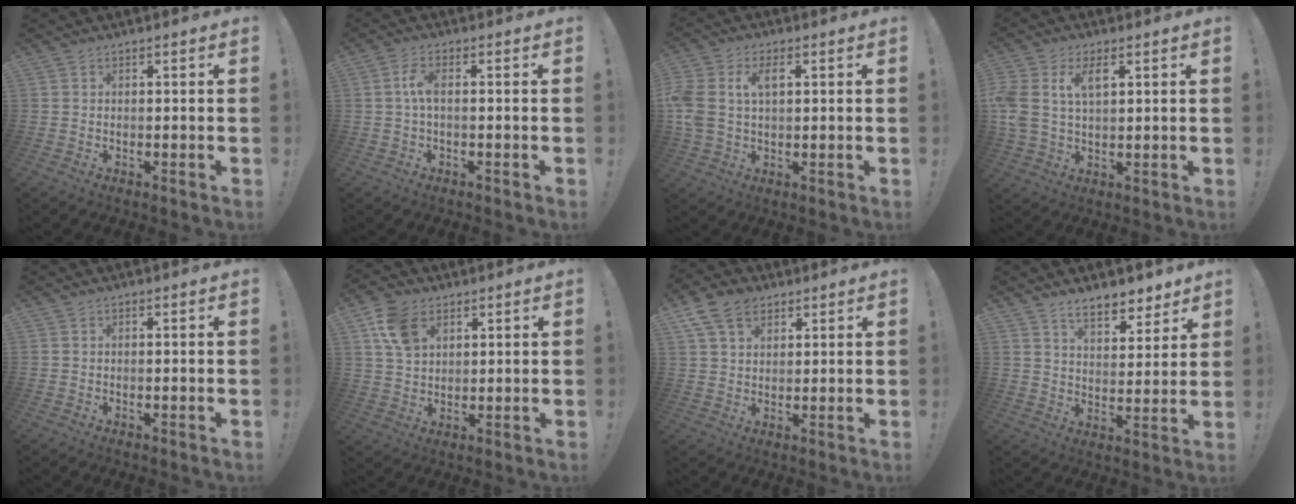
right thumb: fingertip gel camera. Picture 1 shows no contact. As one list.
[{"total": 4.6, "force": [0.0, 1.5, 4.4], "torque": [-0.087, 0.002, -0.001]}, {"total": 7.8, "force": [1.9, 5.2, 5.5], "torque": [-0.120, 0.003, 0.032]}, {"total": 8.0, "force": [3.1, 4.7, 5.7], "torque": [-0.121, -0.010, 0.052]}, {"total": 0.0}, {"total": 10.4, "force": [4.9, 7.1, 5.8], "torque": [-0.106, -0.005, 0.097]}, {"total": 10.2, "force": [5.6, 7.0, 4.8], "torque": [-0.076, -0.018, 0.110]}, {"total": 9.3, "force": [7.4, 3.6, 4.3], "torque": [-0.060, -0.048, 0.136]}]